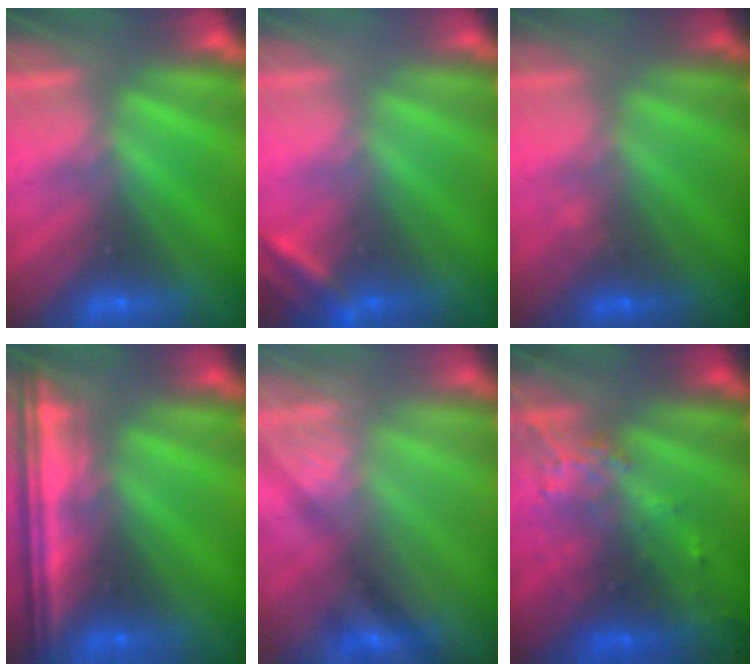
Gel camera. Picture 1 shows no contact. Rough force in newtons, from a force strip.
{"total": 2.6}
{"total": 1.9}
{"total": 7.0}
{"total": 2.7}
{"total": 7.4}